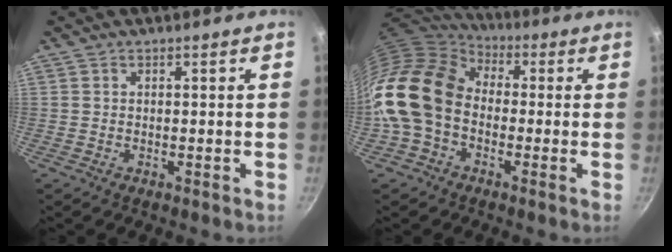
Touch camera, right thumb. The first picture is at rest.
{"total": 17.5, "force": [-0.9, 12.8, 11.9], "torque": [-0.210, 0.037, -0.034]}